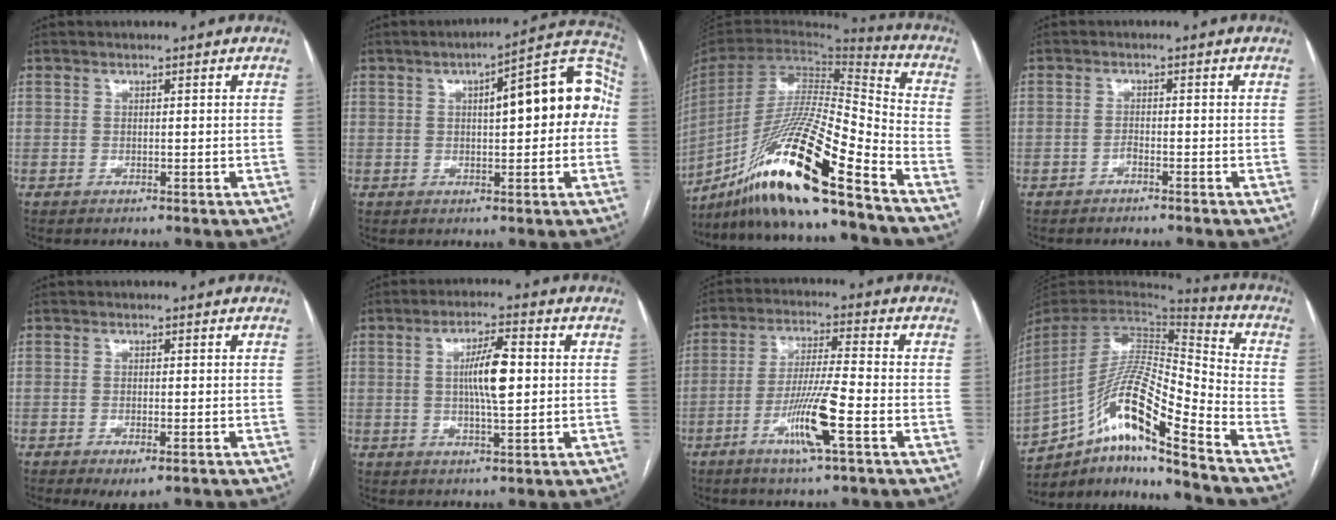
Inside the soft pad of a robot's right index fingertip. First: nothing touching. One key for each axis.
{"total": 13.5, "fx": 1.7, "fy": 3.7, "fz": 12.9, "tx": -0.161, "ty": 0.047, "tz": 0.020}
{"total": 22.6, "fx": -15.8, "fy": 0.3, "fz": 16.2, "tx": -0.319, "ty": -0.031, "tz": -0.292}
{"total": 1.1, "fx": -1.0, "fy": -0.1, "fz": 0.4, "tx": -0.009, "ty": 0.003, "tz": -0.018}
{"total": 3.3, "fx": -2.0, "fy": 0.7, "fz": 2.5, "tx": -0.035, "ty": -0.006, "tz": -0.024}
{"total": 7.1, "fx": 0.6, "fy": 0.9, "fz": 7.0, "tx": -0.128, "ty": 0.006, "tz": 0.009}
{"total": 9.8, "fx": -4.0, "fy": -0.2, "fz": 8.9, "tx": -0.173, "ty": -0.010, "tz": -0.076}
{"total": 18.5, "fx": -12.5, "fy": 0.5, "fz": 13.7, "tx": -0.276, "ty": 0.002, "tz": -0.230}